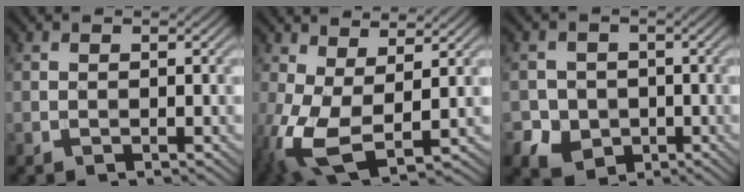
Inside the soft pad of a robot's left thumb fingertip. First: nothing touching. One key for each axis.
{"total": 8.7, "fx": -0.3, "fy": 4.2, "fz": 7.6, "tx": -0.197, "ty": -0.010, "tz": -0.007}
{"total": 5.2, "fx": -1.6, "fy": 4.7, "fz": 1.3, "tx": -0.032, "ty": -0.005, "tz": -0.050}